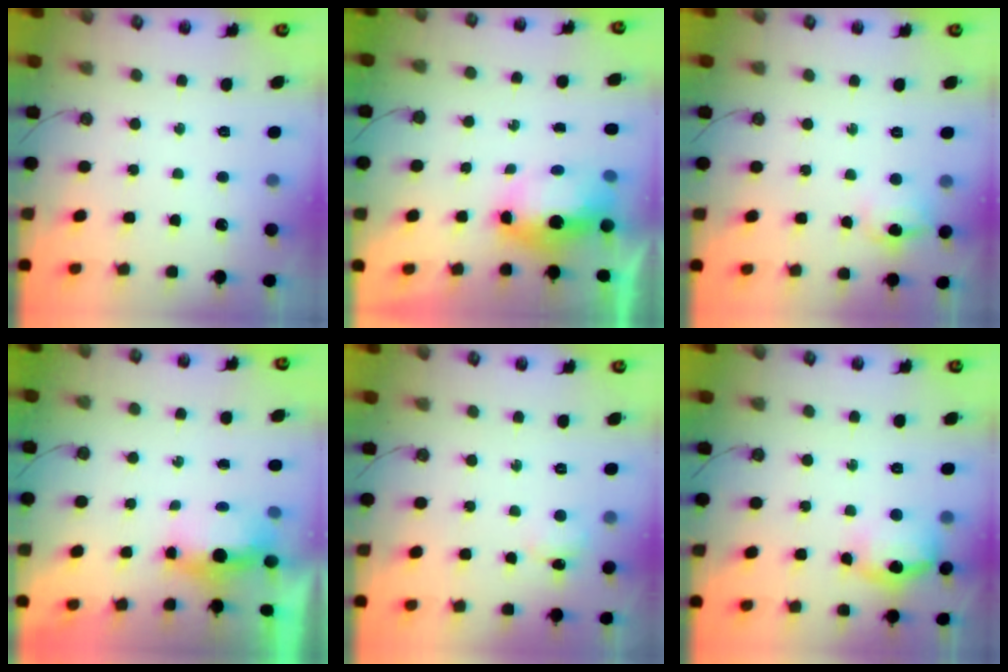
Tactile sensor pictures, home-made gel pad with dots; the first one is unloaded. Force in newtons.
{"total": 8.1, "press": 7.9, "slide": 1.4}
{"total": 8.6, "press": 8.5, "slide": 0.8}
{"total": 5.2, "press": 5.0, "slide": 1.1}
{"total": 5.1, "press": 4.7, "slide": 2.0}
{"total": 13.8, "press": 13.7, "slide": 1.1}